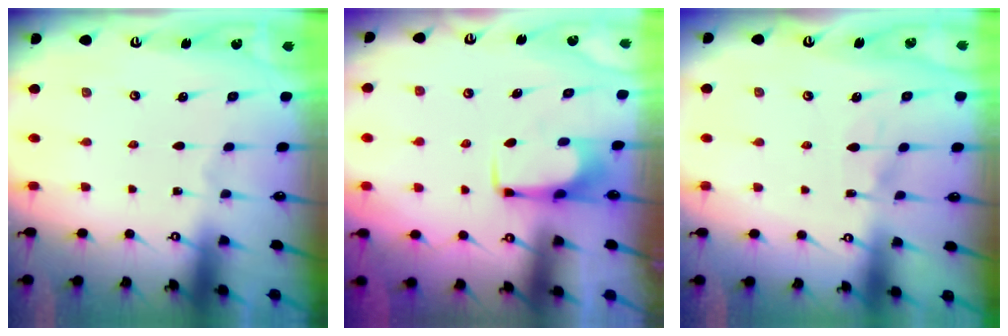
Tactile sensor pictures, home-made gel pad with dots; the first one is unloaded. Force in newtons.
{"total": 1.6, "press": 1.5, "slide": 0.5}
{"total": 4.8, "press": 4.8, "slide": 0.5}